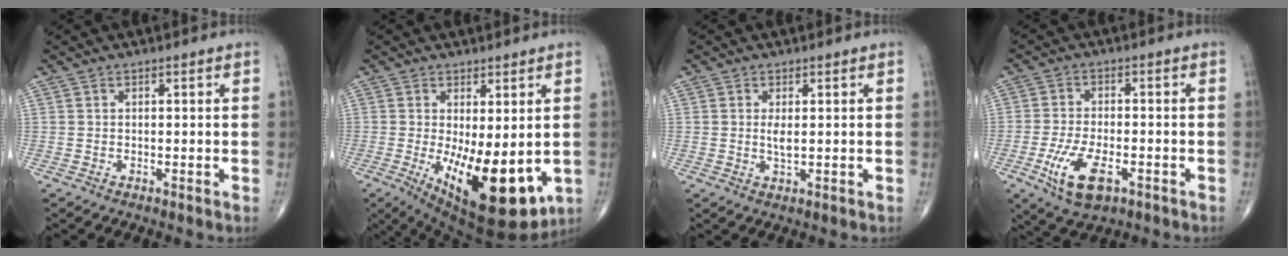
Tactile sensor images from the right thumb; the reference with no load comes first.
{"total": 16.3, "force": [-3.1, 6.5, 14.6], "torque": [-0.215, -0.035, -0.025]}
{"total": 2.1, "force": [0.3, 0.6, 2.0], "torque": [-0.042, -0.005, 0.009]}
{"total": 9.6, "force": [-4.0, 4.4, 7.6], "torque": [-0.148, 0.004, -0.064]}